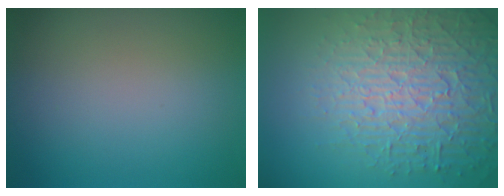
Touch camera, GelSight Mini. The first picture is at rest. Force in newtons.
{"total": 7.4, "press": 7.2, "slide": 1.8}